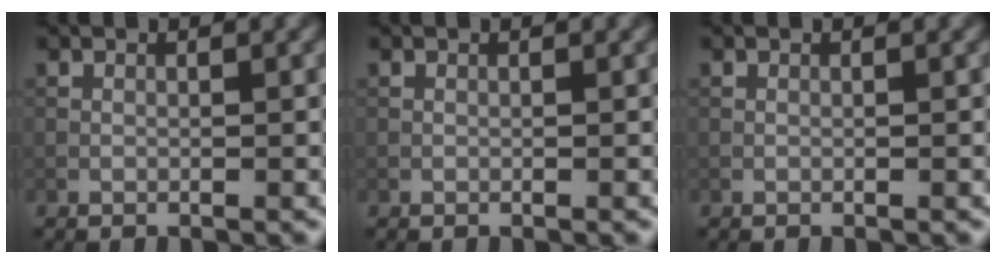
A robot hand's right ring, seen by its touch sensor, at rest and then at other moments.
{"total": 0.0}
{"total": 0.0}